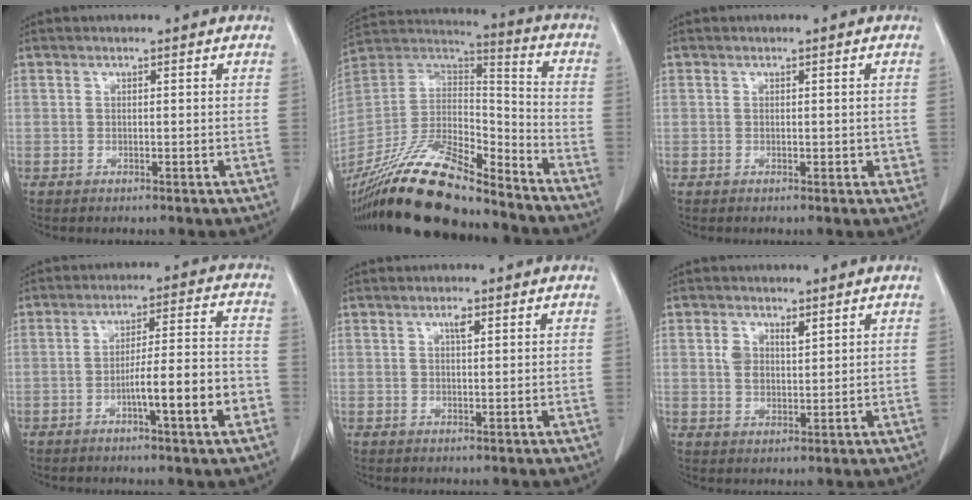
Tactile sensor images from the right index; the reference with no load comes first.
{"total": 22.9, "force": [-18.5, 6.2, 11.9], "torque": [-0.254, -0.007, -0.342]}
{"total": 1.6, "force": [0.0, 1.1, 1.2], "torque": [-0.010, 0.002, 0.001]}
{"total": 10.5, "force": [-3.9, 0.6, 9.8], "torque": [-0.149, 0.011, -0.058]}
{"total": 1.4, "force": [0.7, 0.0, 1.2], "torque": [-0.023, 0.000, 0.012]}
{"total": 3.8, "force": [1.7, 2.2, 2.6], "torque": [-0.050, 0.005, 0.035]}